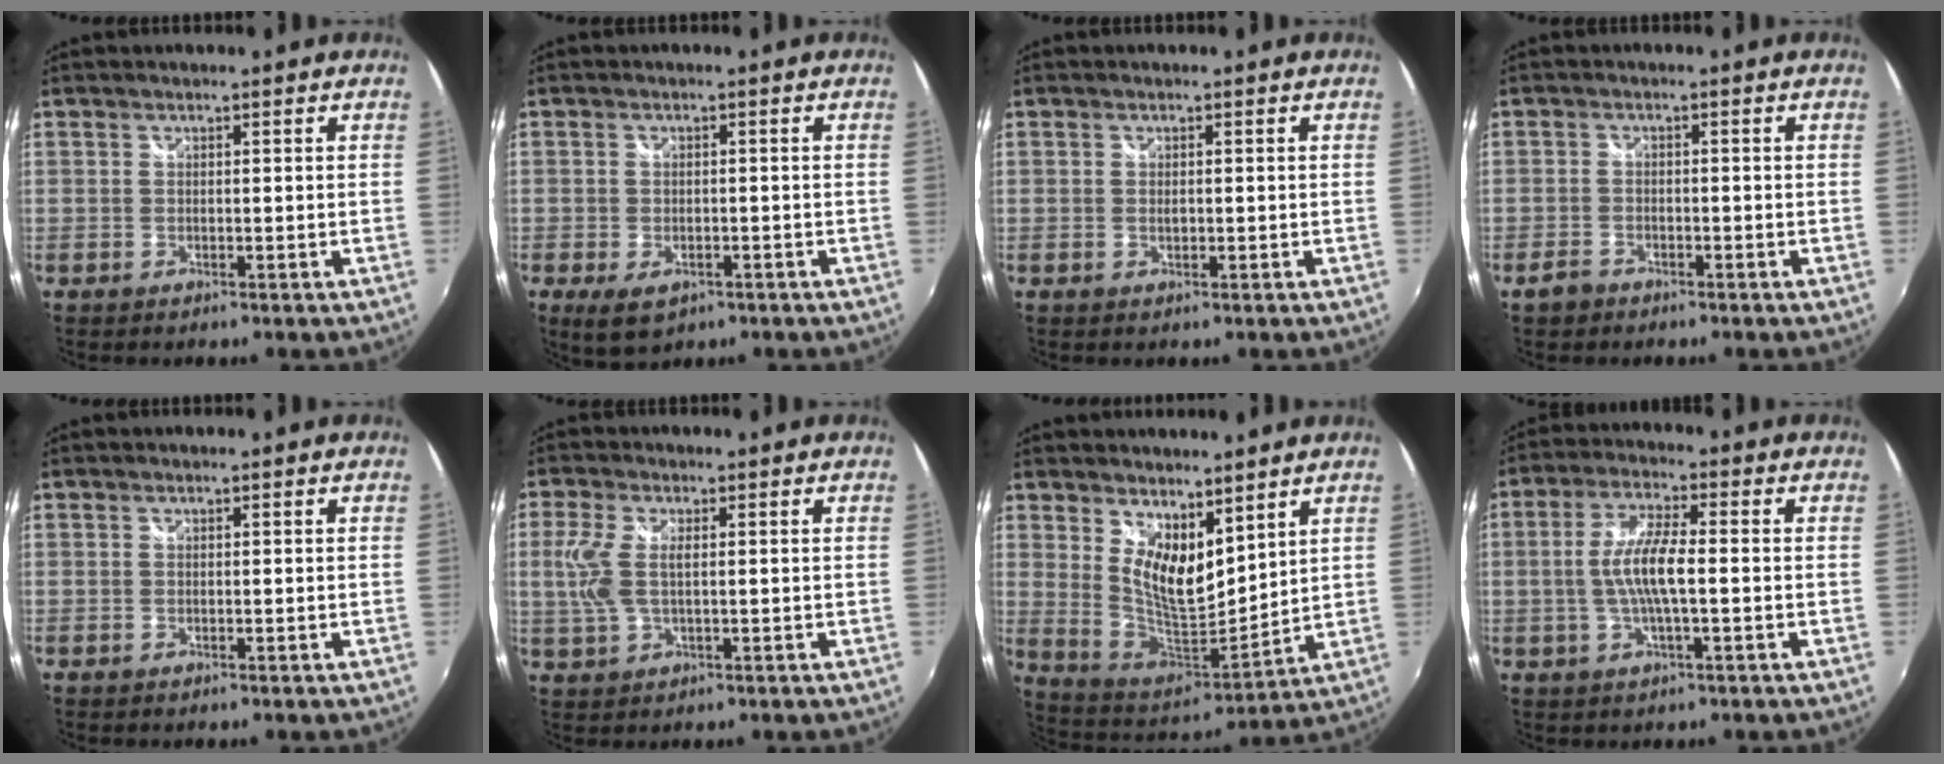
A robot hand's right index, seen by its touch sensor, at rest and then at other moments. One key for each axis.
{"total": 5.6, "fx": -2.8, "fy": 3.3, "fz": 3.6, "tx": -0.077, "ty": -0.018, "tz": -0.044}
{"total": 0.9, "fx": 0.0, "fy": 0.6, "fz": 0.6, "tx": -0.011, "ty": -0.001, "tz": -0.001}
{"total": 2.7, "fx": -1.9, "fy": 1.7, "fz": 0.8, "tx": -0.025, "ty": 0.002, "tz": -0.035}
{"total": 0.0}
{"total": 6.3, "fx": 0.7, "fy": 2.8, "fz": 5.6, "tx": -0.127, "ty": 0.001, "tz": 0.014}
{"total": 11.8, "fx": 6.5, "fy": 5.1, "fz": 8.4, "tx": -0.150, "ty": -0.014, "tz": 0.130}
{"total": 8.0, "fx": -0.9, "fy": 1.4, "fz": 7.8, "tx": -0.155, "ty": 0.003, "tz": -0.016}